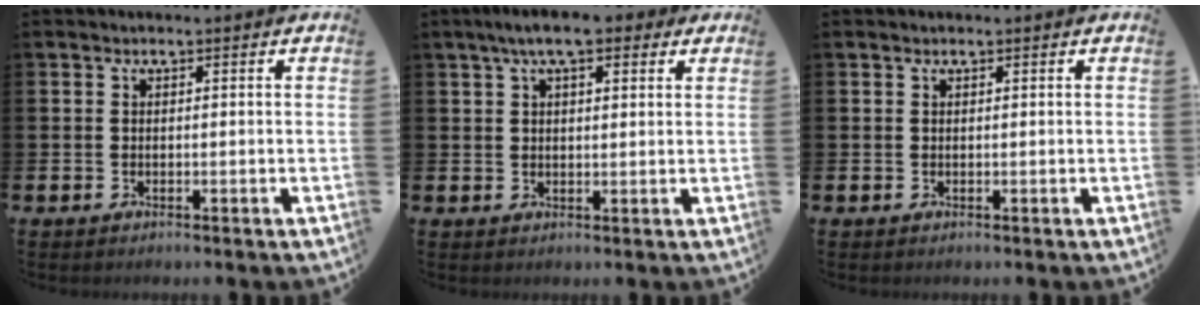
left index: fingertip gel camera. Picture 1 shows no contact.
{"total": 6.1, "force": [4.4, 2.1, 3.6], "torque": [-0.061, -0.004, 0.075]}
{"total": 0.0}